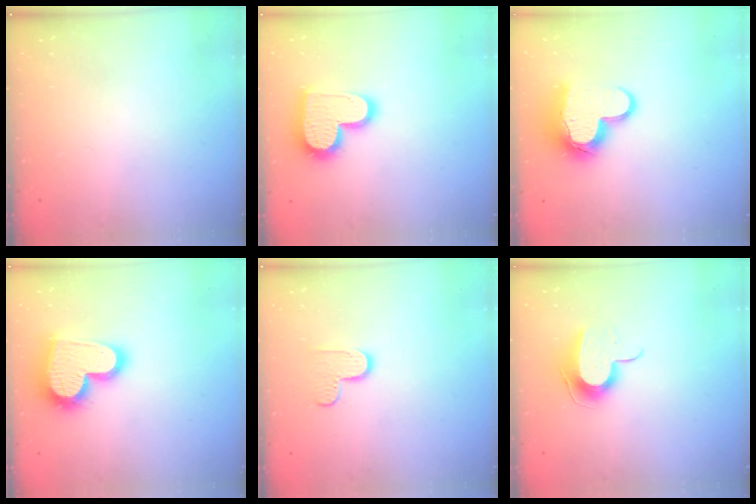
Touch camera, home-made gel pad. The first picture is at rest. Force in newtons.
{"total": 16.1, "press": 16.0, "slide": 1.2}
{"total": 14.3, "press": 14.3, "slide": 1.1}
{"total": 19.3, "press": 19.2, "slide": 1.5}
{"total": 6.3, "press": 6.3, "slide": 0.4}
{"total": 10.7, "press": 10.6, "slide": 0.8}